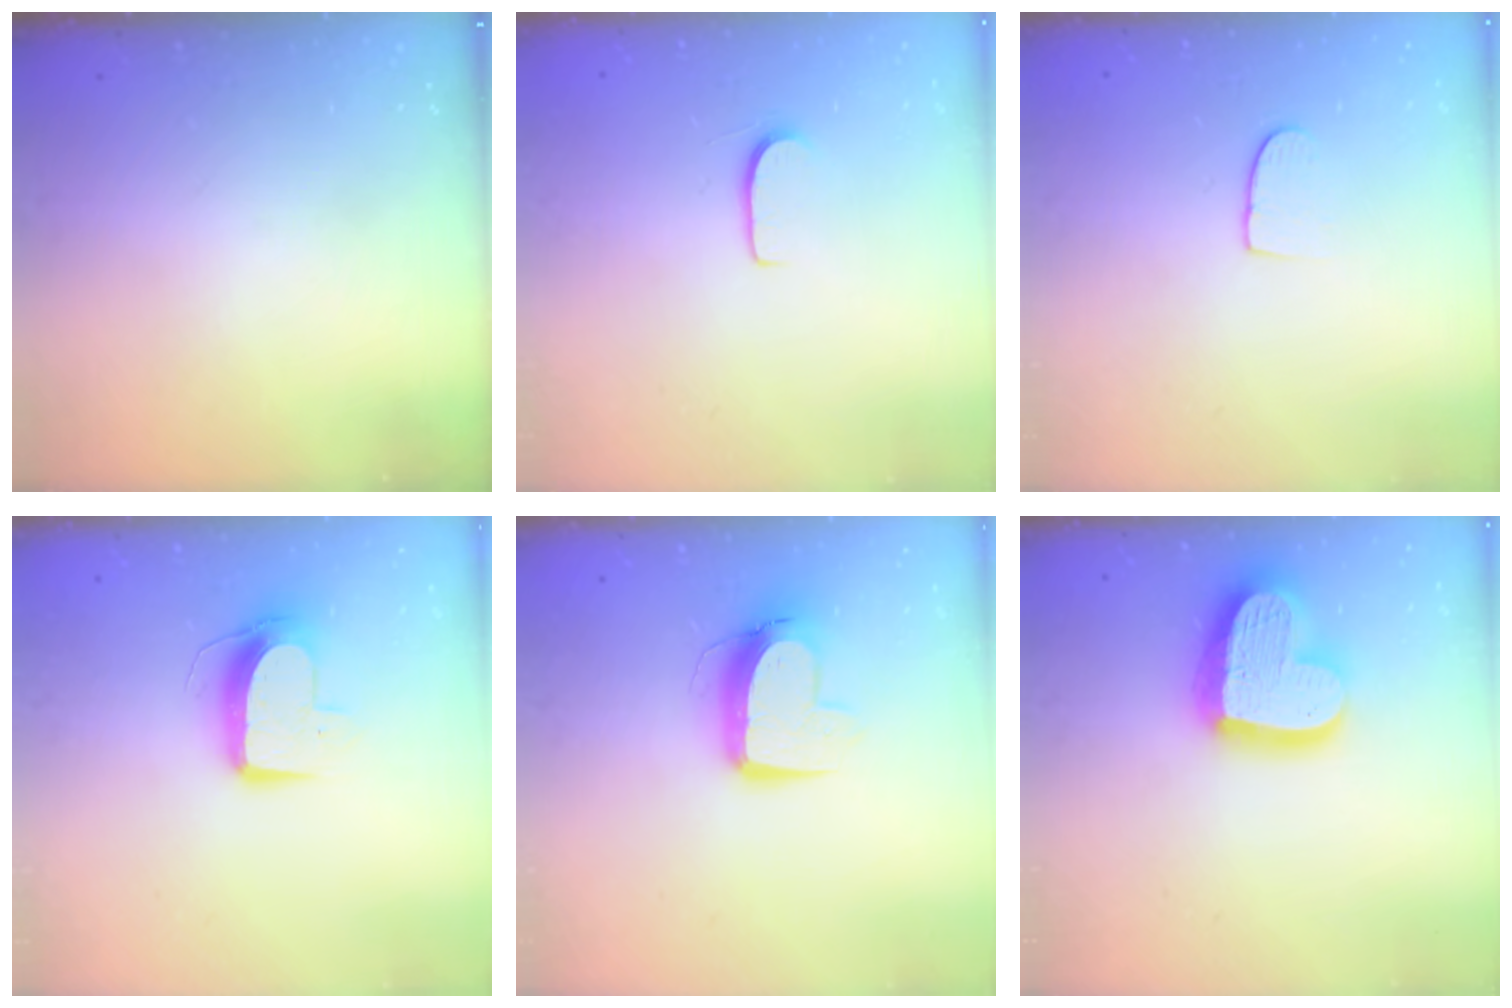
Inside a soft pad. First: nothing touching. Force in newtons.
{"total": 5.8, "press": 5.8, "slide": 0.4}
{"total": 7.3, "press": 7.2, "slide": 0.5}
{"total": 10.2, "press": 10.2, "slide": 0.4}
{"total": 10.9, "press": 10.9, "slide": 1.2}
{"total": 21.7, "press": 21.6, "slide": 2.0}